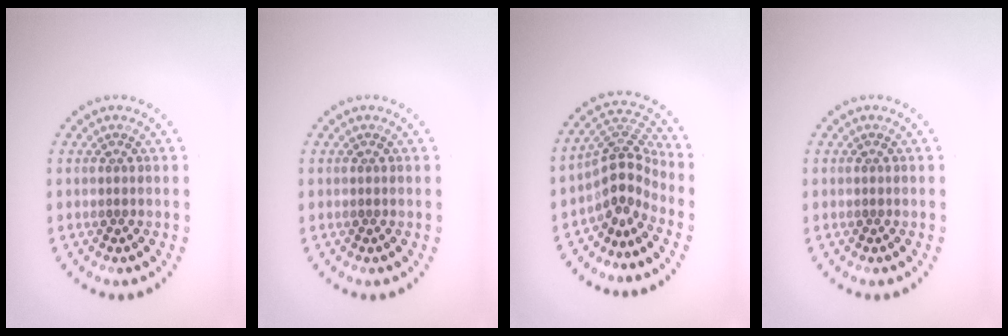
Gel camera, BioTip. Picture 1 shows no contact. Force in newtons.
{"total": 0.0}
{"total": 3.9, "press": 2.7, "slide": 2.8}
{"total": 0.0}